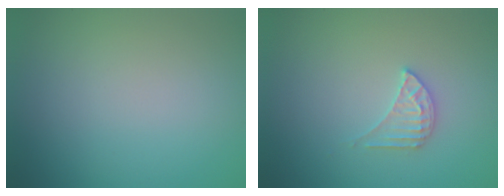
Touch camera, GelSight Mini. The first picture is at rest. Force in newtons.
{"total": 2.1, "press": 2.0, "slide": 0.4}